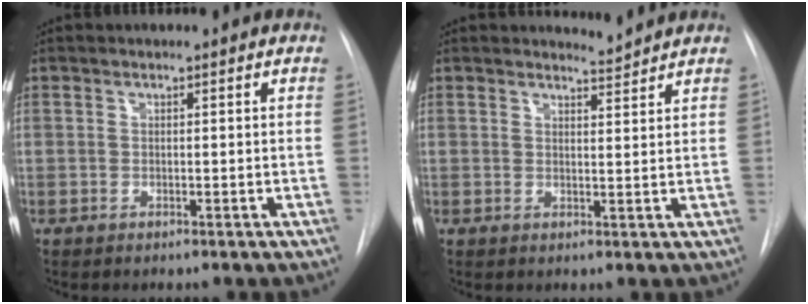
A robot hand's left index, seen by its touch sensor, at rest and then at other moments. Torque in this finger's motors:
{"motor_torque": [0.02, 0.00, -0.01, 0.00]}